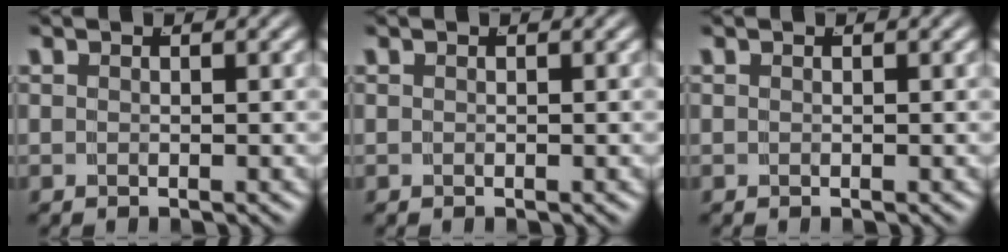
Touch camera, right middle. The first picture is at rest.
{"total": 0.0}
{"total": 0.0}